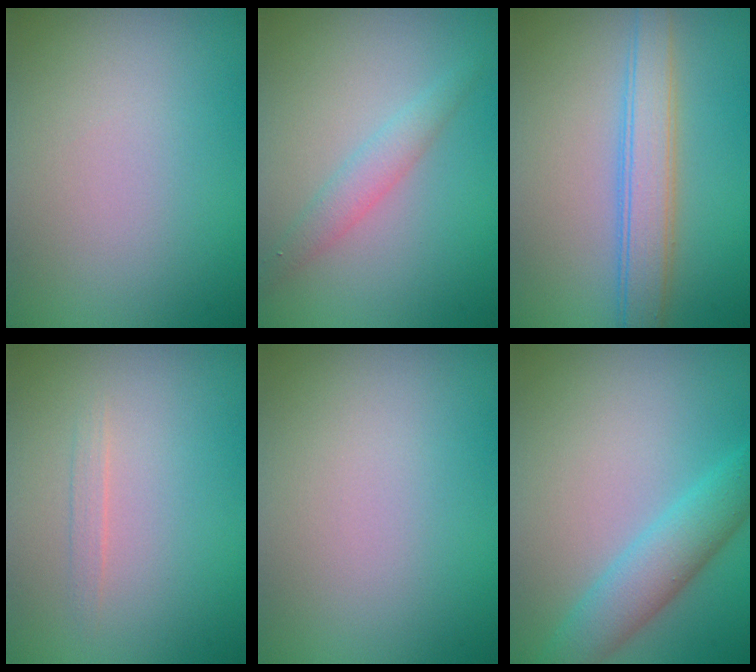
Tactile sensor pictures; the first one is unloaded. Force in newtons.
{"total": 1.9, "press": 1.9, "slide": 0.1}
{"total": 3.8, "press": 3.8, "slide": 0.1}
{"total": 0.8, "press": 0.8, "slide": 0.0}
{"total": 0.0}
{"total": 4.3, "press": 4.3, "slide": 0.1}